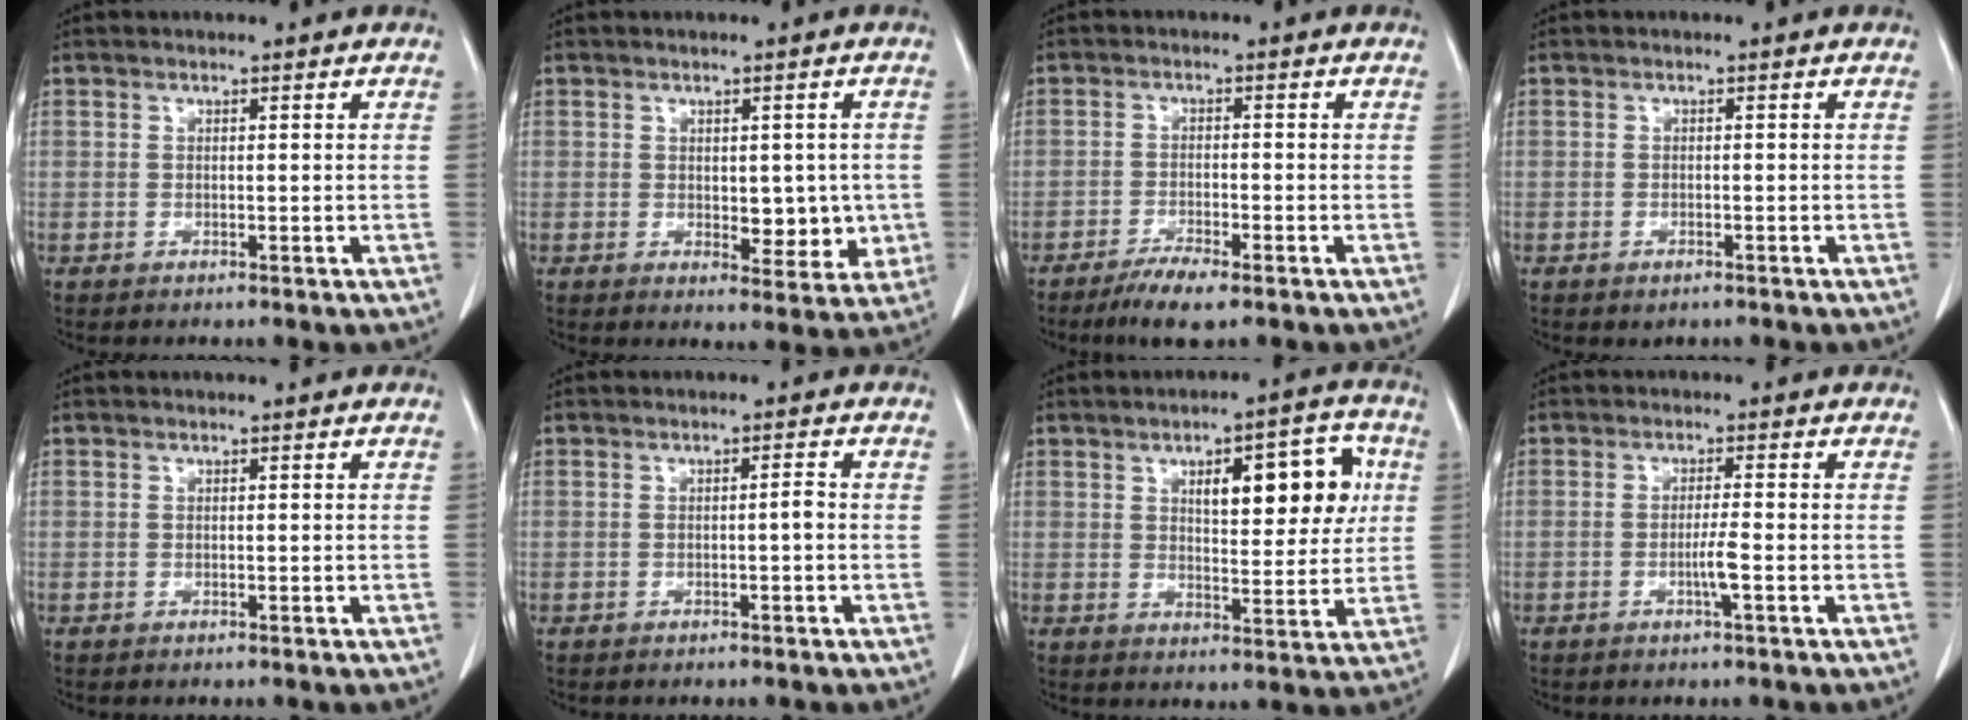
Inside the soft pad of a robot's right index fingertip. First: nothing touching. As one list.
[{"total": 6.0, "force": [-0.3, 3.3, 5.0], "torque": [-0.049, -0.005, 0.007]}, {"total": 4.8, "force": [-3.4, 0.5, 3.4], "torque": [-0.066, -0.011, -0.060]}, {"total": 0.9, "force": [-0.6, 0.6, 0.4], "torque": [-0.010, -0.001, -0.002]}, {"total": 0.0}, {"total": 1.2, "force": [-0.3, 0.0, 1.2], "torque": [-0.018, 0.002, -0.005]}, {"total": 11.4, "force": [3.5, 3.9, 10.1], "torque": [-0.134, 0.020, 0.051]}, {"total": 2.6, "force": [-0.9, -0.4, 2.4], "torque": [-0.044, -0.004, -0.018]}]